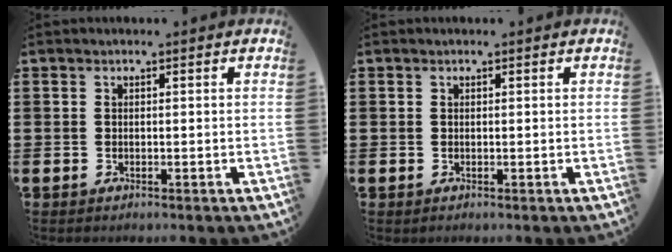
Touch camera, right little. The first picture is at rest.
{"total": 0.0}